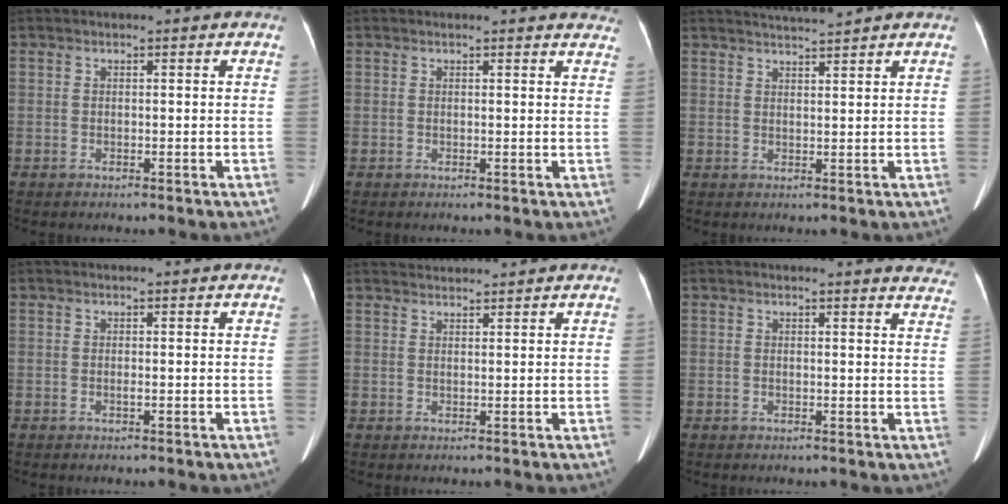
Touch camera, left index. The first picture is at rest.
{"total": 7.4, "force": [7.1, 1.3, 1.3], "torque": [0.007, -0.009, 0.047]}
{"total": 3.6, "force": [3.4, -0.7, 0.8], "torque": [-0.015, 0.010, 0.058]}
{"total": 0.0}
{"total": 2.4, "force": [2.3, -0.5, -0.2], "torque": [0.000, 0.018, 0.050]}
{"total": 9.1, "force": [9.0, 1.2, 1.3], "torque": [0.015, -0.040, 0.061]}